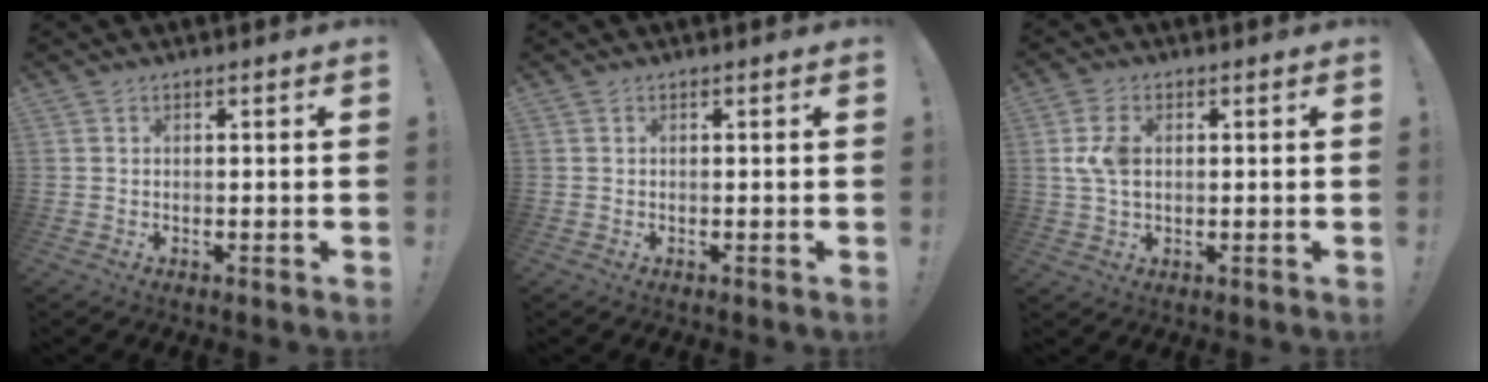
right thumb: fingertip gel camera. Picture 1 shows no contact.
{"total": 0.0}
{"total": 6.6, "force": [1.0, 4.1, 5.1], "torque": [-0.111, 0.002, 0.018]}